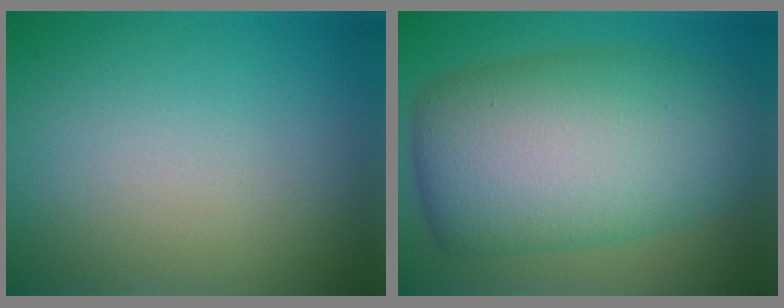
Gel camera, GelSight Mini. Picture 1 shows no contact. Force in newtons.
{"total": 13.0, "press": 13.0, "slide": 0.2}